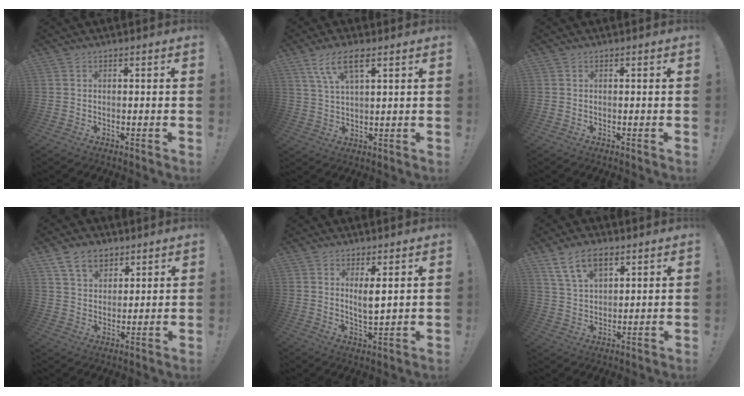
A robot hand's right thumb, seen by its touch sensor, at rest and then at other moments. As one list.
[{"total": 8.7, "force": [4.8, 2.9, 6.7], "torque": [-0.122, -0.009, 0.087]}, {"total": 0.0}, {"total": 10.2, "force": [6.3, 6.9, 4.3], "torque": [-0.071, -0.026, 0.122]}, {"total": 5.3, "force": [2.6, 1.3, 4.4], "torque": [-0.064, -0.019, 0.042]}, {"total": 11.0, "force": [6.2, 6.2, 6.7], "torque": [-0.113, -0.014, 0.120]}]